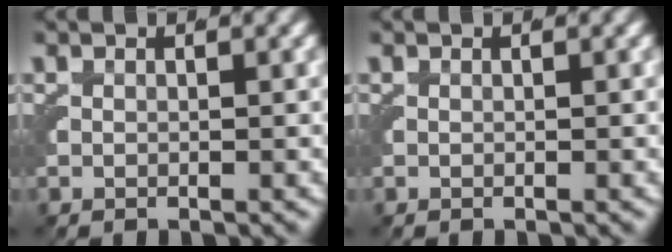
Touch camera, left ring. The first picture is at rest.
{"total": 0.0}